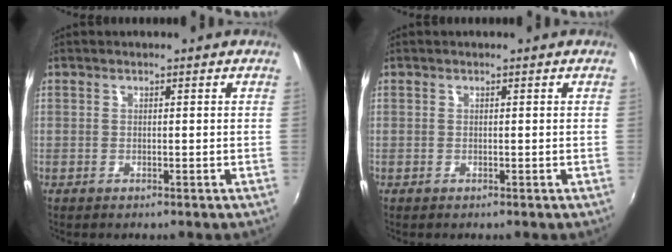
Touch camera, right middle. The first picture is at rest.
{"total": 0.0}